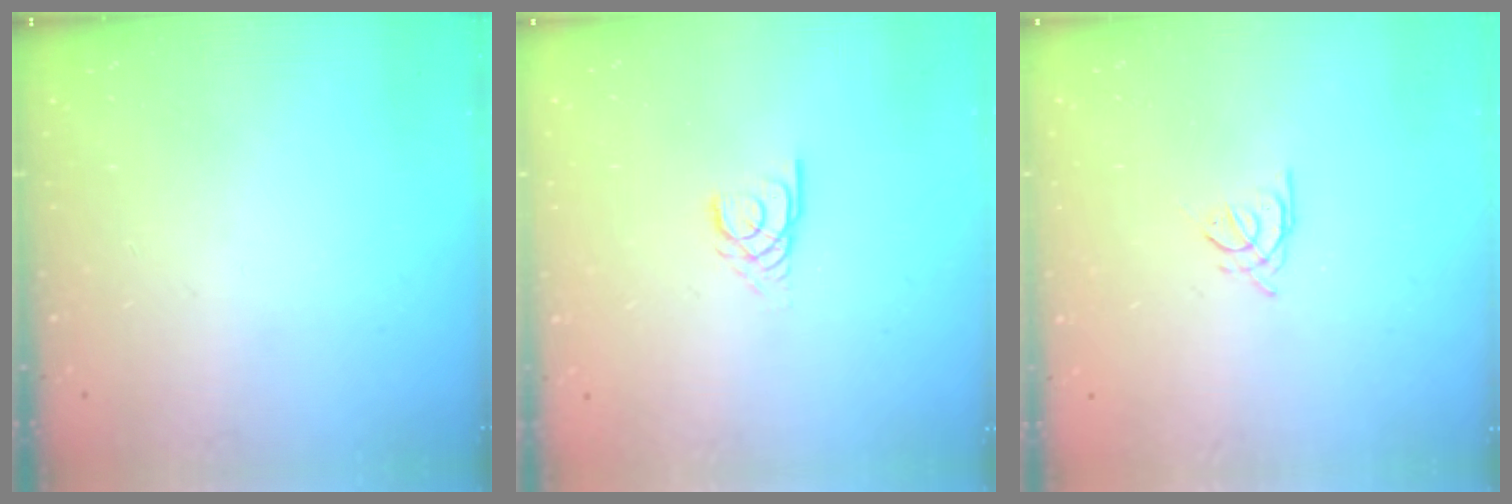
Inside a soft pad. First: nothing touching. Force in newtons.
{"total": 2.2, "press": 2.2, "slide": 0.2}
{"total": 1.9, "press": 1.8, "slide": 0.5}